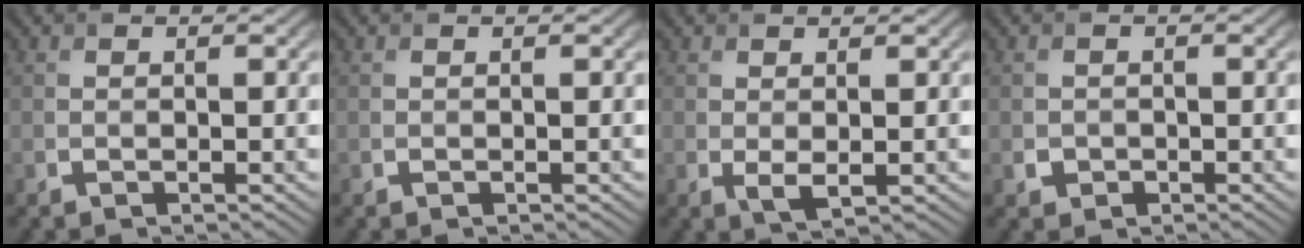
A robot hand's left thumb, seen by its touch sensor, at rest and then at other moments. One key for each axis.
{"total": 0.0}
{"total": 1.7, "fx": 0.3, "fy": 0.7, "fz": 1.5, "tx": -0.035, "ty": -0.006, "tz": 0.010}
{"total": 1.3, "fx": -0.5, "fy": 1.2, "fz": 0.3, "tx": -0.001, "ty": -0.007, "tz": -0.010}